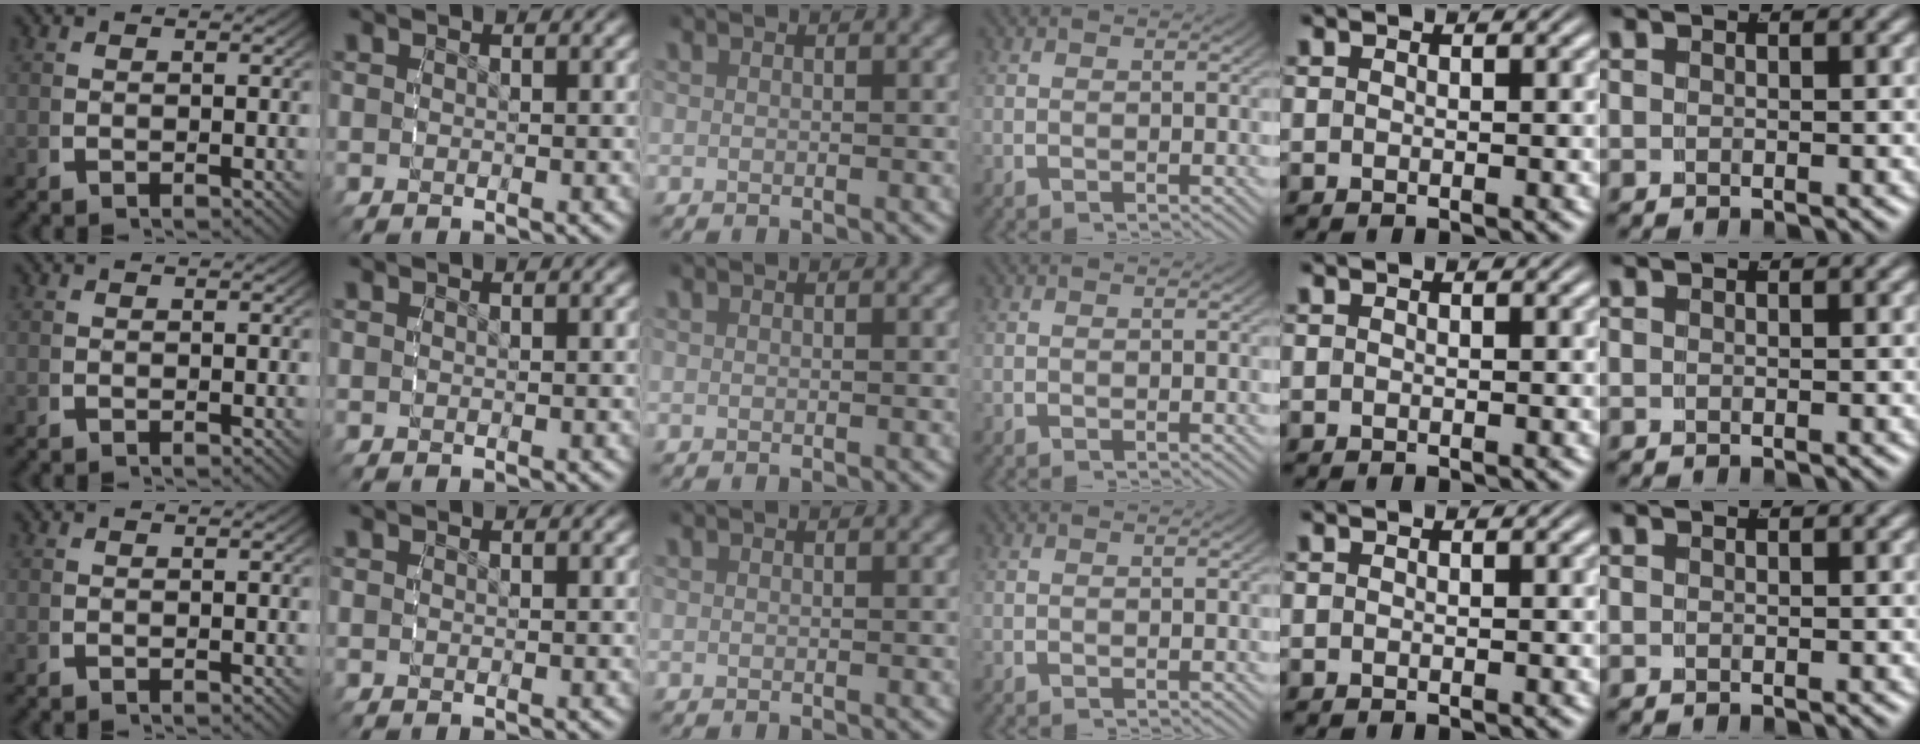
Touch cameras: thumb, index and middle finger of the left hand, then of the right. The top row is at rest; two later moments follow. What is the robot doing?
{"motion": "reach", "object": "jewelry box"}